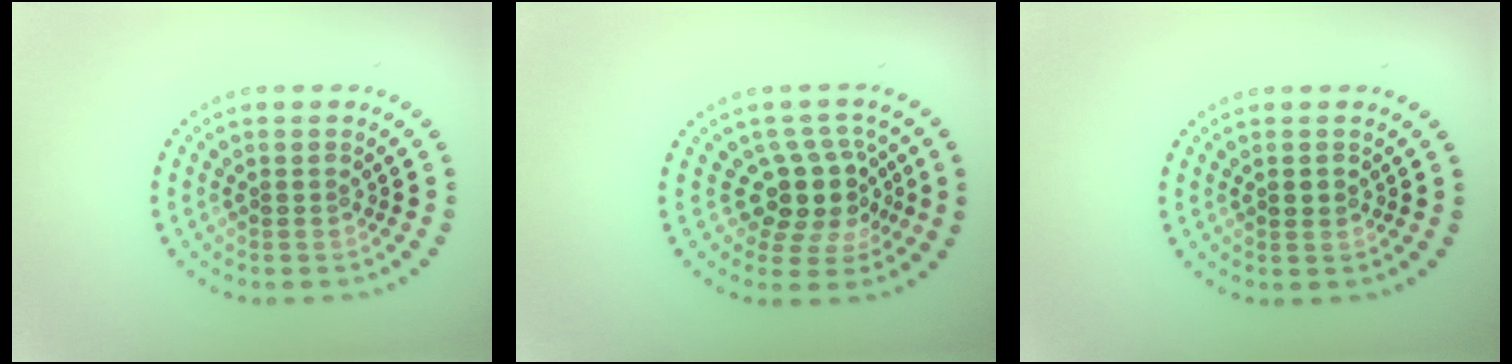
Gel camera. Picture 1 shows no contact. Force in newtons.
{"total": 4.3, "press": 3.5, "slide": 2.5}
{"total": 1.2, "press": 1.2, "slide": 0.2}